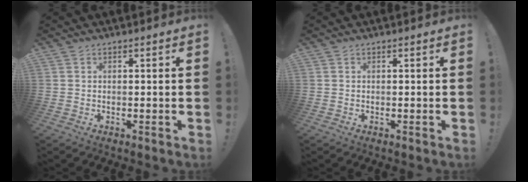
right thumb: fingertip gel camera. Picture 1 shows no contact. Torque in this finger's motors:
{"motor_torque": [0.00, 0.00, 0.00, 0.00, 0.00]}